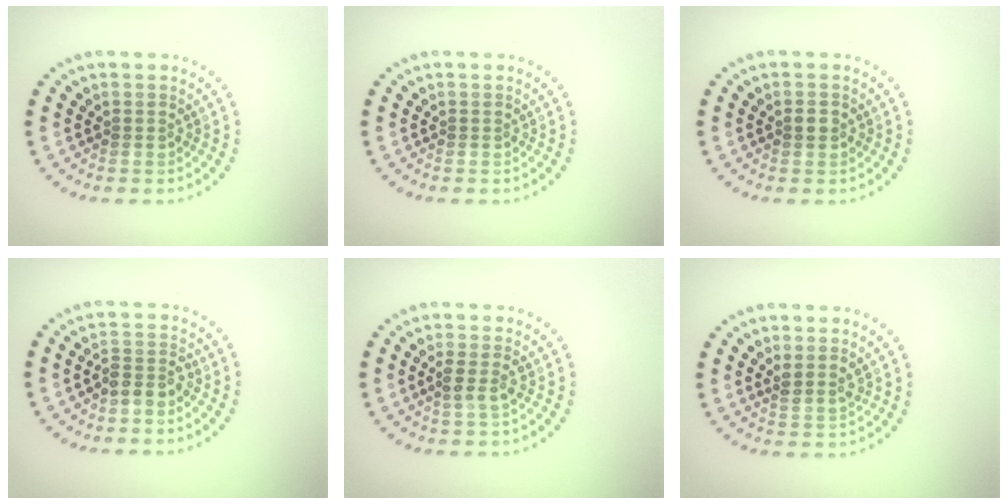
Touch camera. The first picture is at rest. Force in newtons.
{"total": 0.0}
{"total": 1.1, "press": 1.1, "slide": 0.1}
{"total": 2.0, "press": 1.7, "slide": 1.1}
{"total": 1.7, "press": 1.4, "slide": 1.0}
{"total": 1.5, "press": 1.2, "slide": 0.9}